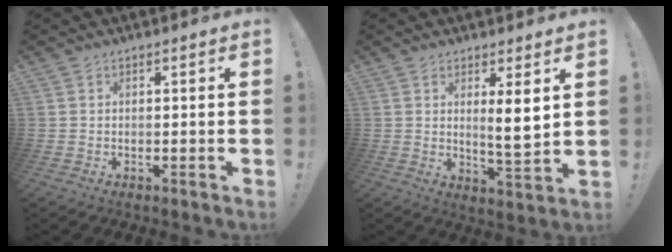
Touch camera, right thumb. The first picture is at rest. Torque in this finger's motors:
{"motor_torque": [0.12, 0.11, 0.34, 0.56, 0.03]}